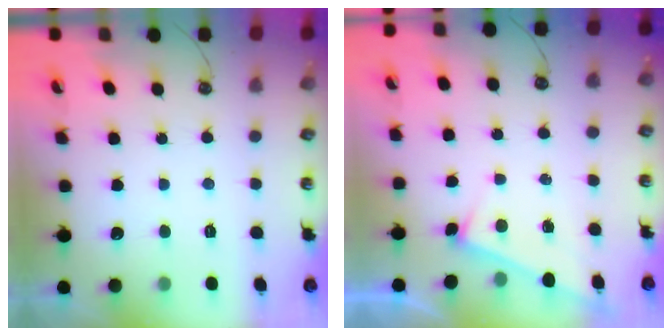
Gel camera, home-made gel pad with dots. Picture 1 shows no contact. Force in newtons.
{"total": 6.1, "press": 6.1, "slide": 0.2}